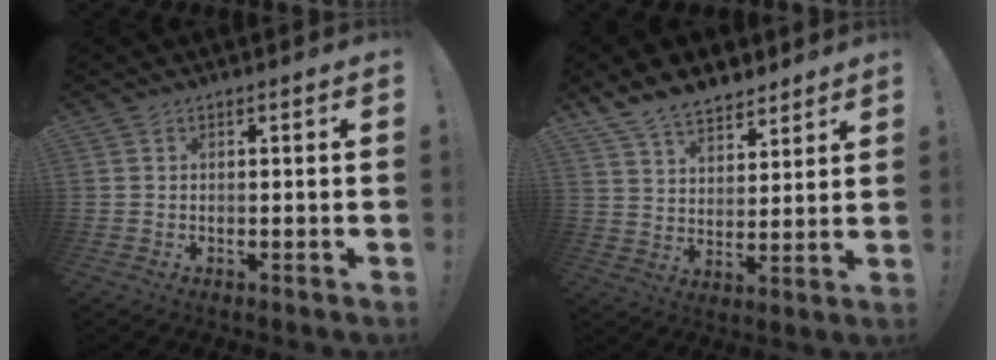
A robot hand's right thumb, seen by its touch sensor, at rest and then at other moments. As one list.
[{"total": 10.3, "force": [8.2, 5.2, 3.4], "torque": [-0.061, -0.056, 0.160]}]